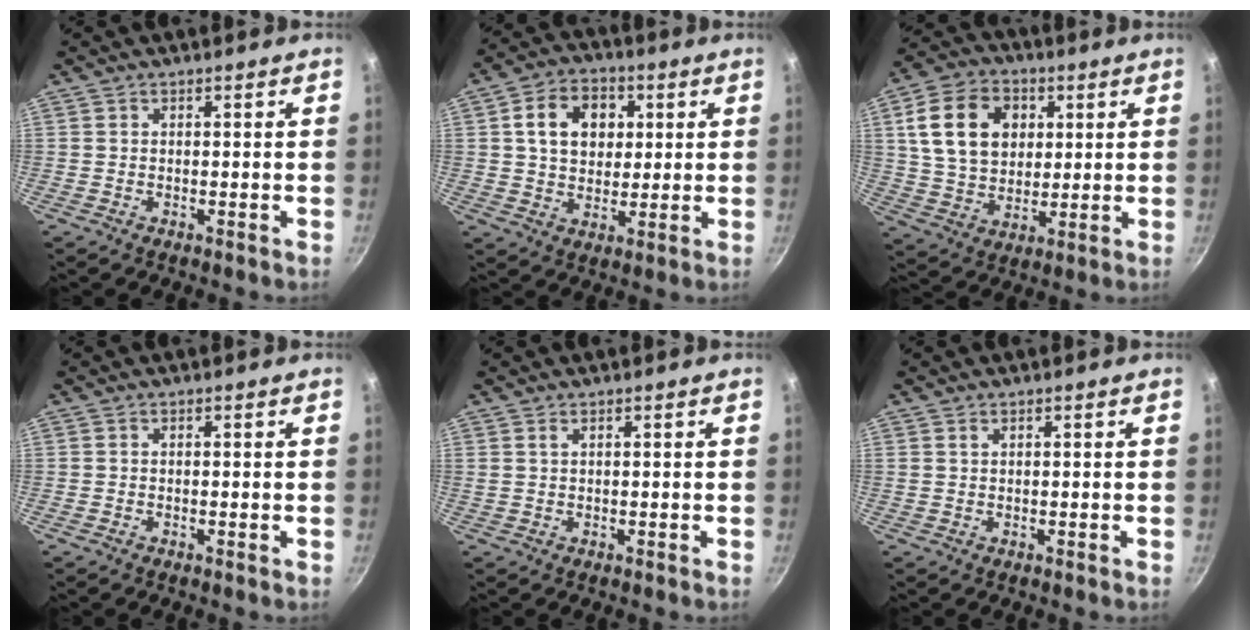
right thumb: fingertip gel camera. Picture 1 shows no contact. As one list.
[{"total": 11.4, "force": [2.9, 8.6, 6.8], "torque": [-0.088, 0.007, 0.041]}, {"total": 15.9, "force": [4.2, 11.8, 9.8], "torque": [-0.155, 0.000, 0.074]}, {"total": 0.0}, {"total": 0.7, "force": [0.4, 0.2, 0.5], "torque": [-0.010, 0.002, 0.009]}, {"total": 0.6, "force": [0.4, 0.3, 0.3], "torque": [-0.006, 0.001, 0.009]}]